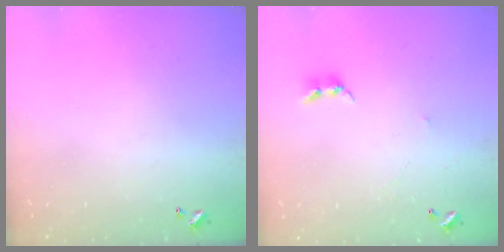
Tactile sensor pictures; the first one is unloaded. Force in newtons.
{"total": 2.4, "press": 2.4, "slide": 0.2}